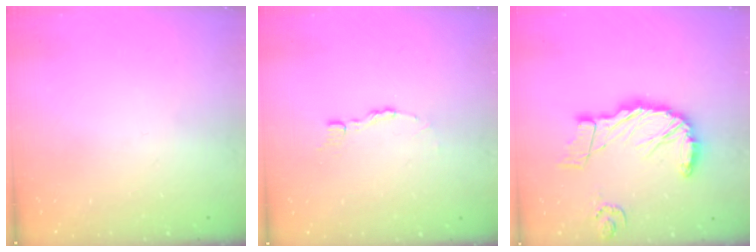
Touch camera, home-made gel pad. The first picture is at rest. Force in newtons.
{"total": 2.9, "press": 2.9, "slide": 0.2}
{"total": 16.6, "press": 16.4, "slide": 2.7}